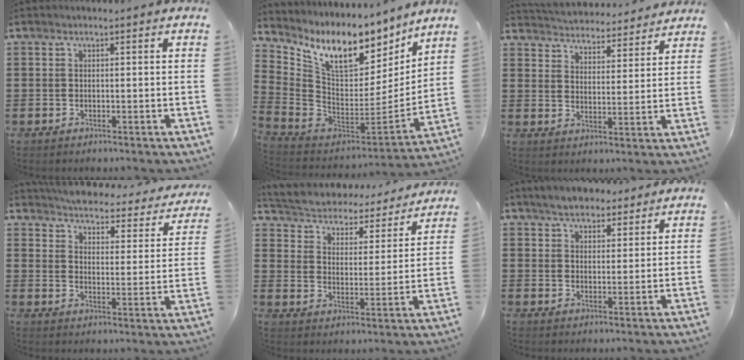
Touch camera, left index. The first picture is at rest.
{"total": 11.6, "force": [7.9, 4.8, 7.1], "torque": [-0.160, -0.047, 0.140]}
{"total": 4.2, "force": [4.2, 0.1, -0.4], "torque": [-0.017, -0.032, 0.069]}
{"total": 3.3, "force": [3.2, 0.0, 0.6], "torque": [-0.034, -0.030, 0.048]}
{"total": 3.5, "force": [3.4, 0.7, 0.3], "torque": [-0.027, -0.031, 0.049]}
{"total": 4.9, "force": [4.2, 2.0, 1.4], "torque": [-0.040, 0.002, 0.079]}